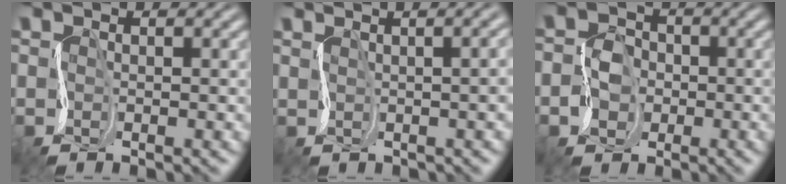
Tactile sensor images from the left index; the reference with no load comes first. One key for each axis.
{"total": 7.6, "fx": 2.0, "fy": 3.9, "fz": 6.2, "tx": -0.021, "ty": 0.049, "tz": -0.010}
{"total": 2.1, "fx": -0.7, "fy": 2.0, "fz": 0.4, "tx": -0.019, "ty": 0.013, "tz": -0.022}